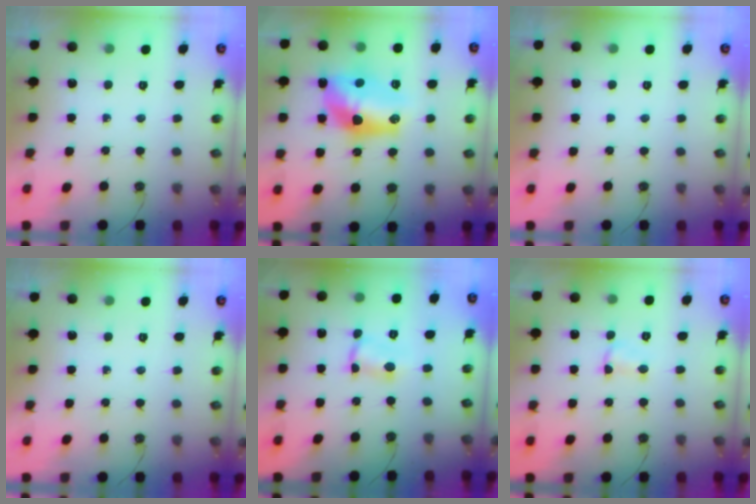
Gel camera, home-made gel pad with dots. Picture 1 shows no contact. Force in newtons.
{"total": 15.0, "press": 14.9, "slide": 1.2}
{"total": 0.0}
{"total": 0.0}
{"total": 2.9, "press": 1.4, "slide": 2.5}
{"total": 2.6, "press": 2.6, "slide": 0.4}